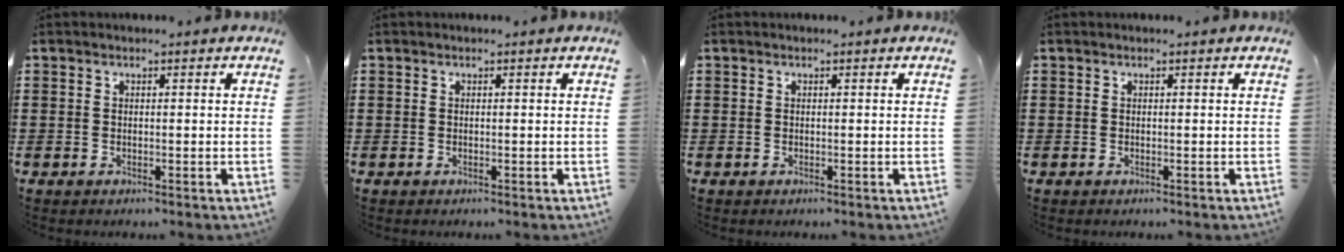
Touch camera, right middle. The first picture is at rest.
{"total": 0.0}
{"total": 0.0}
{"total": 0.0}